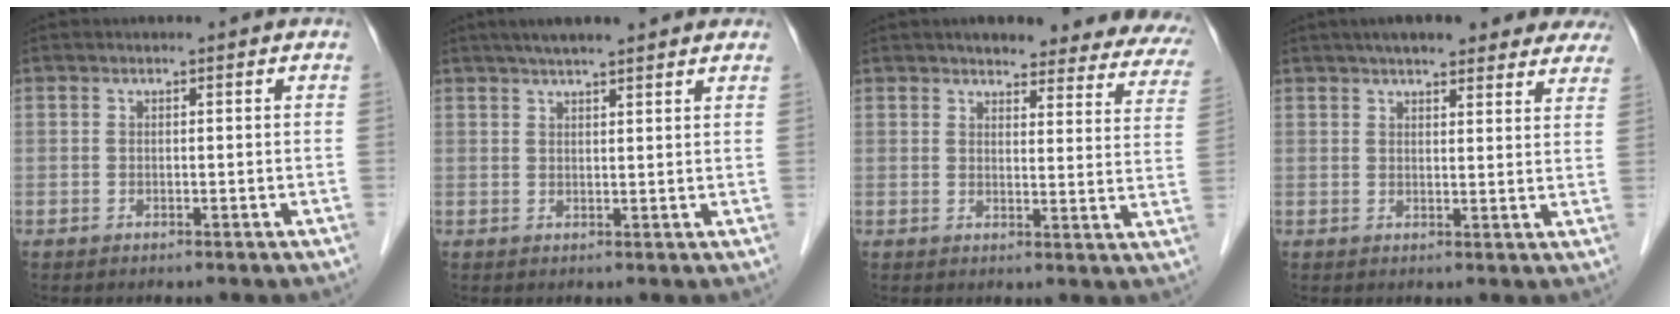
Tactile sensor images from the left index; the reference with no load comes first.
{"total": 9.6, "force": [7.9, 1.3, 5.3], "torque": [-0.067, 0.032, 0.105]}
{"total": 20.6, "force": [18.5, 5.1, 7.5], "torque": [-0.058, -0.032, 0.192]}
{"total": 15.9, "force": [13.5, 4.0, 7.4], "torque": [-0.078, 0.026, 0.162]}